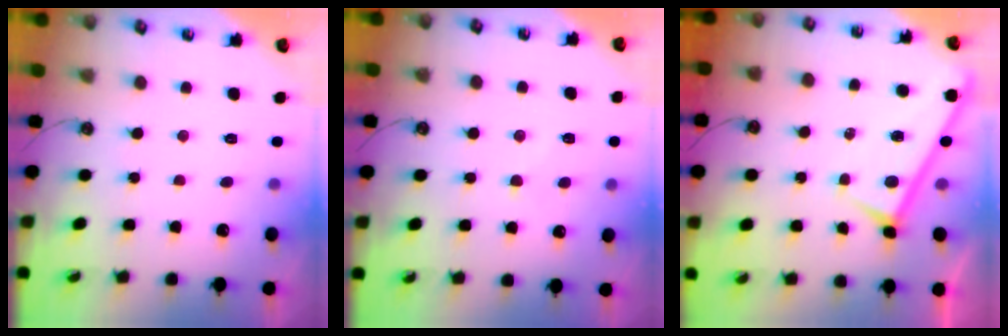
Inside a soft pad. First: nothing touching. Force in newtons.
{"total": 4.1, "press": 4.1, "slide": 0.6}
{"total": 0.0}